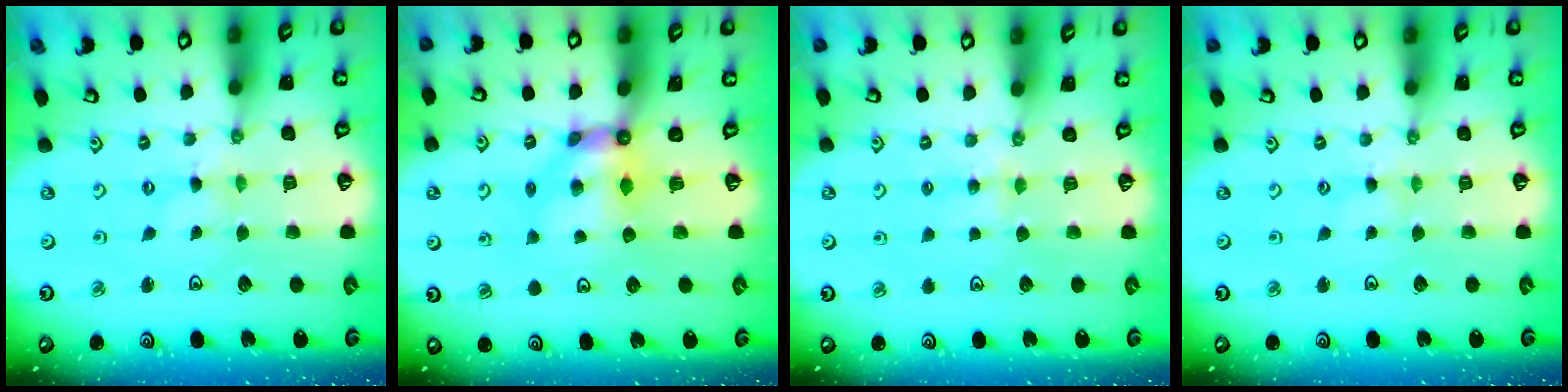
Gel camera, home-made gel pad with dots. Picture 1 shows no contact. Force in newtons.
{"total": 6.8, "press": 6.8, "slide": 0.4}
{"total": 3.6, "press": 3.6, "slide": 0.7}
{"total": 1.3, "press": 1.3, "slide": 0.2}